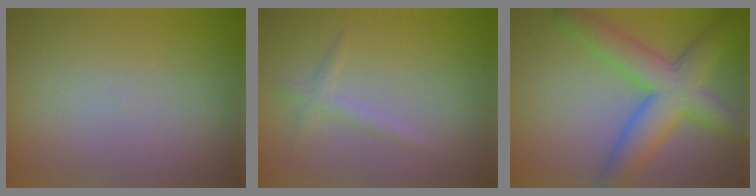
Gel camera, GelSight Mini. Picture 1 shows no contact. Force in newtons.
{"total": 1.3, "press": 1.3, "slide": 0.0}
{"total": 7.3, "press": 7.3, "slide": 0.3}